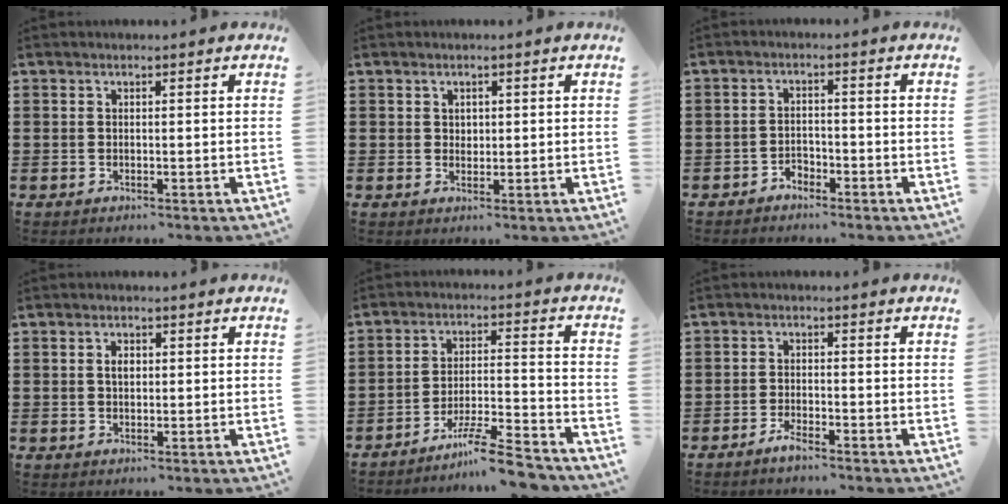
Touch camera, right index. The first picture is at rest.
{"total": 1.3, "force": [0.6, 1.0, 0.3], "torque": [-0.009, 0.004, 0.012]}
{"total": 2.0, "force": [-1.8, 0.8, 0.0], "torque": [-0.008, 0.003, -0.040]}
{"total": 1.8, "force": [0.3, 1.0, 1.5], "torque": [-0.031, 0.006, 0.003]}
{"total": 8.3, "force": [-7.2, 0.3, 4.2], "torque": [-0.075, 0.007, -0.139]}
{"total": 2.1, "force": [-1.9, 0.2, 0.9], "torque": [-0.025, -0.001, -0.038]}